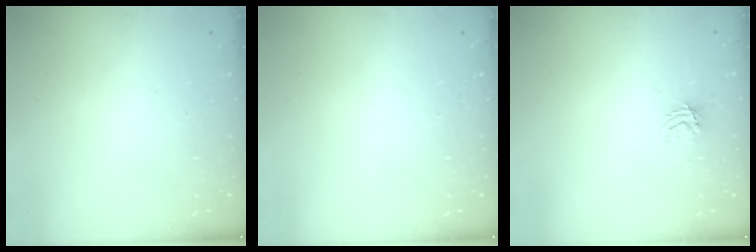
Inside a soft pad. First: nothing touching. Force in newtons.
{"total": 0.0}
{"total": 3.9, "press": 3.9, "slide": 0.4}